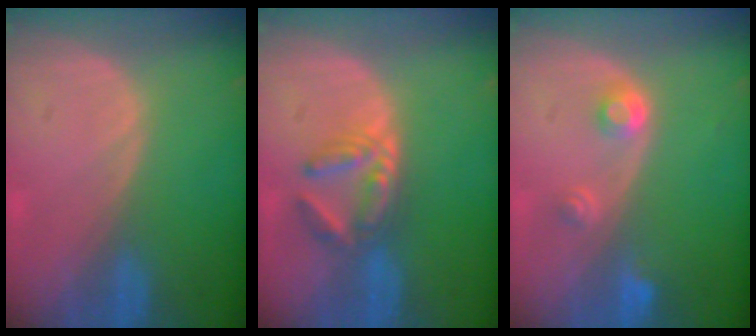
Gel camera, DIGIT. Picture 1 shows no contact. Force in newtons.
{"total": 5.7, "press": 5.1, "slide": 2.6}
{"total": 2.9, "press": 2.7, "slide": 1.0}